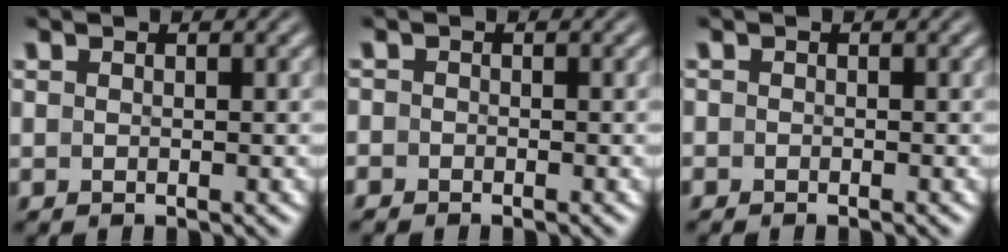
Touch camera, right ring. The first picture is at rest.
{"total": 1.4, "force": [-0.9, 1.0, 0.0], "torque": [-0.009, -0.009, -0.017]}
{"total": 0.7, "force": [-0.5, 0.4, -0.1], "torque": [-0.004, -0.006, -0.008]}